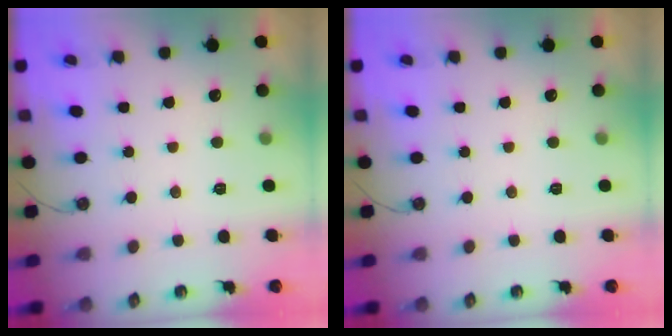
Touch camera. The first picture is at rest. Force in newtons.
{"total": 0.0}